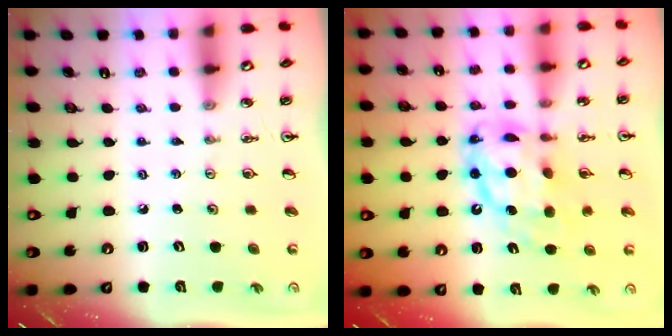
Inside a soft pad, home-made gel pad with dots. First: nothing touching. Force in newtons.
{"total": 13.7, "press": 13.7, "slide": 1.3}